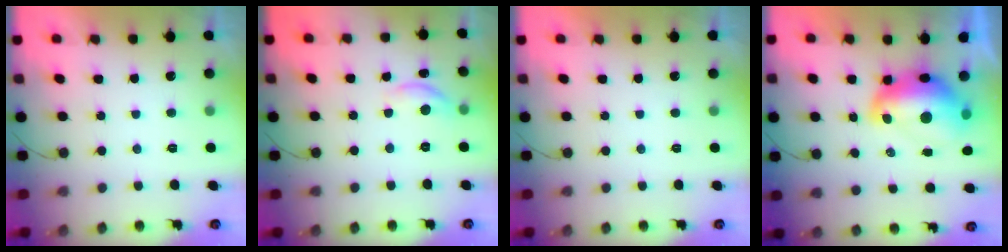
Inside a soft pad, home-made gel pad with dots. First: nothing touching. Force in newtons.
{"total": 7.0, "press": 7.0, "slide": 0.6}
{"total": 0.0}
{"total": 14.5, "press": 14.4, "slide": 1.2}